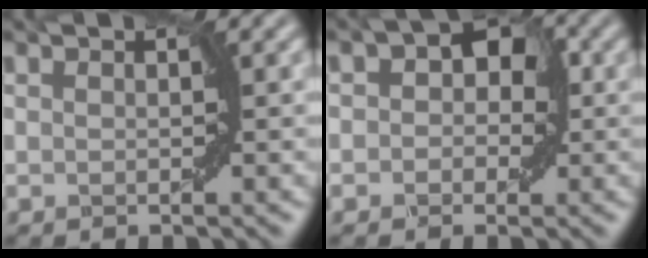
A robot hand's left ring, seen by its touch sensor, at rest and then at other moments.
{"total": 4.2, "force": [0.7, 3.2, 2.6], "torque": [-0.006, 0.015, -0.015]}